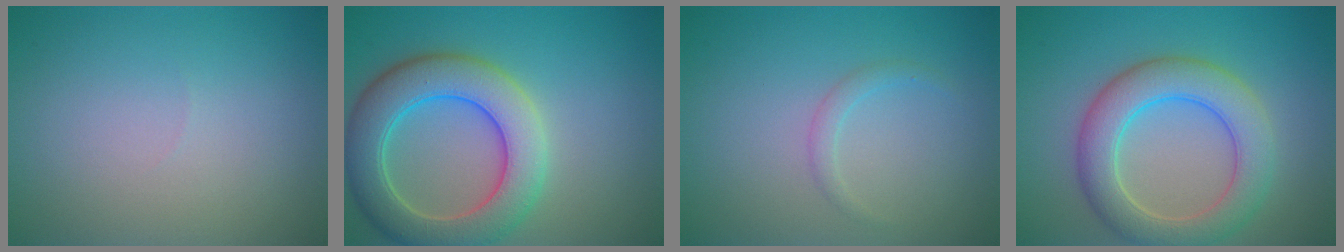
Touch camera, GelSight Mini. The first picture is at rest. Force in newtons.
{"total": 7.8, "press": 7.8, "slide": 0.5}
{"total": 1.1, "press": 1.1, "slide": 0.1}
{"total": 6.2, "press": 6.2, "slide": 0.4}